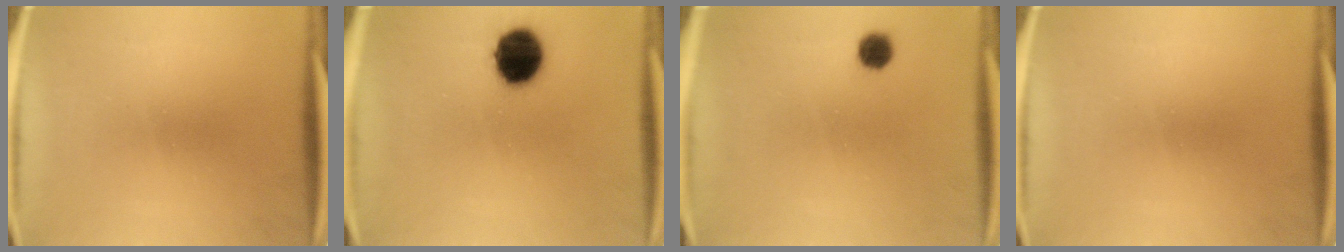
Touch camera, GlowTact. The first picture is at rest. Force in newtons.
{"total": 12.3}
{"total": 3.1}
{"total": 0.0}